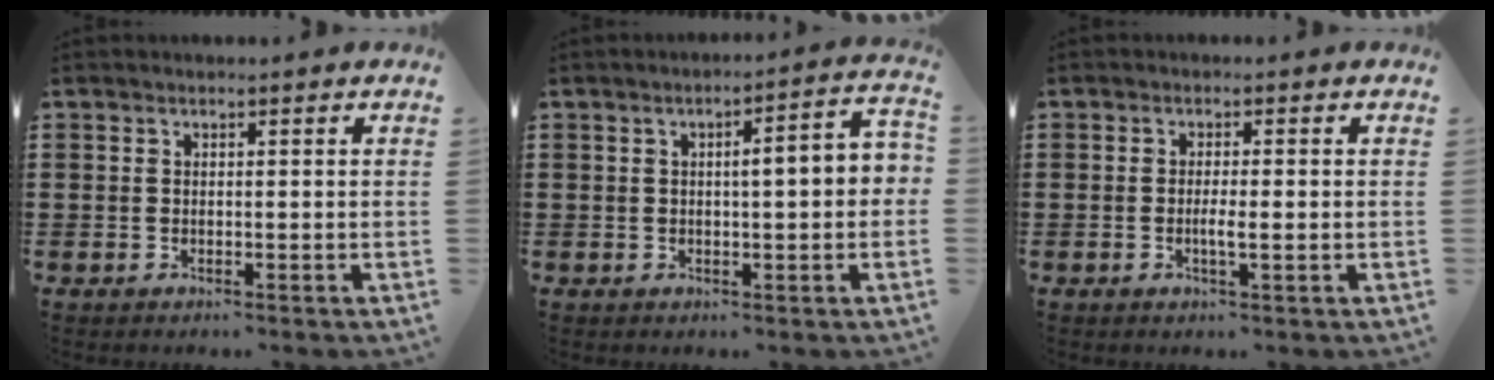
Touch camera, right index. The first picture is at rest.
{"total": 4.3, "force": [0.0, 0.5, 4.3], "torque": [-0.069, -0.001, -0.006]}
{"total": 2.3, "force": [-0.5, 0.2, 2.2], "torque": [-0.039, -0.001, -0.010]}